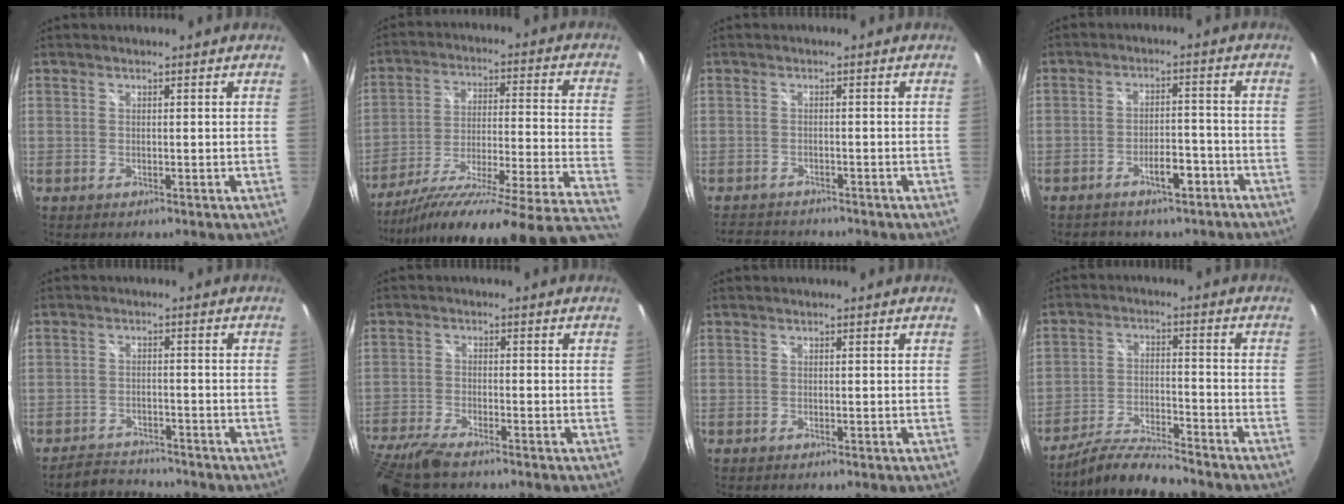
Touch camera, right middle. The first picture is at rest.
{"total": 28.7, "force": [-21.4, -0.1, 19.2], "torque": [-0.241, -0.087, -0.315]}
{"total": 5.1, "force": [-4.8, 1.3, 0.8], "torque": [-0.031, 0.000, -0.079]}
{"total": 6.8, "force": [-5.0, 3.4, 3.0], "torque": [-0.058, 0.024, -0.059]}
{"total": 5.0, "force": [-4.9, 1.0, 0.2], "torque": [-0.024, 0.006, -0.083]}
{"total": 11.5, "force": [-9.5, 2.5, 6.0], "torque": [-0.156, -0.038, -0.181]}
{"total": 0.0}
{"total": 8.9, "force": [-8.4, 0.5, 3.0], "torque": [-0.070, -0.001, -0.156]}